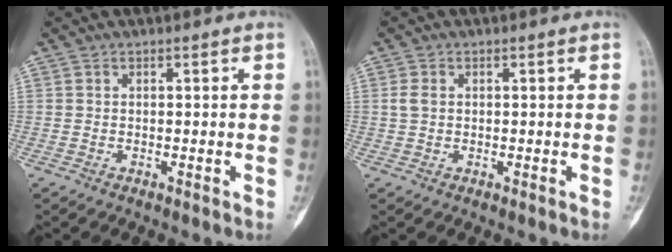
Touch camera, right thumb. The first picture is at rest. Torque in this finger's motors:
{"motor_torque": [0.26, 0.36, 0.09, -0.13, 0.00]}